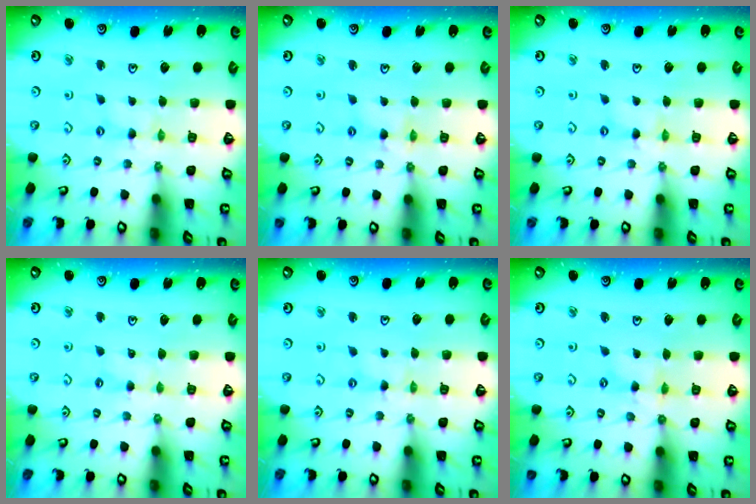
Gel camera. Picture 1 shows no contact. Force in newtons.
{"total": 2.9, "press": 2.9, "slide": 0.3}
{"total": 0.9, "press": 0.8, "slide": 0.2}
{"total": 1.7, "press": 1.6, "slide": 0.4}
{"total": 0.0}
{"total": 1.1, "press": 1.1, "slide": 0.1}